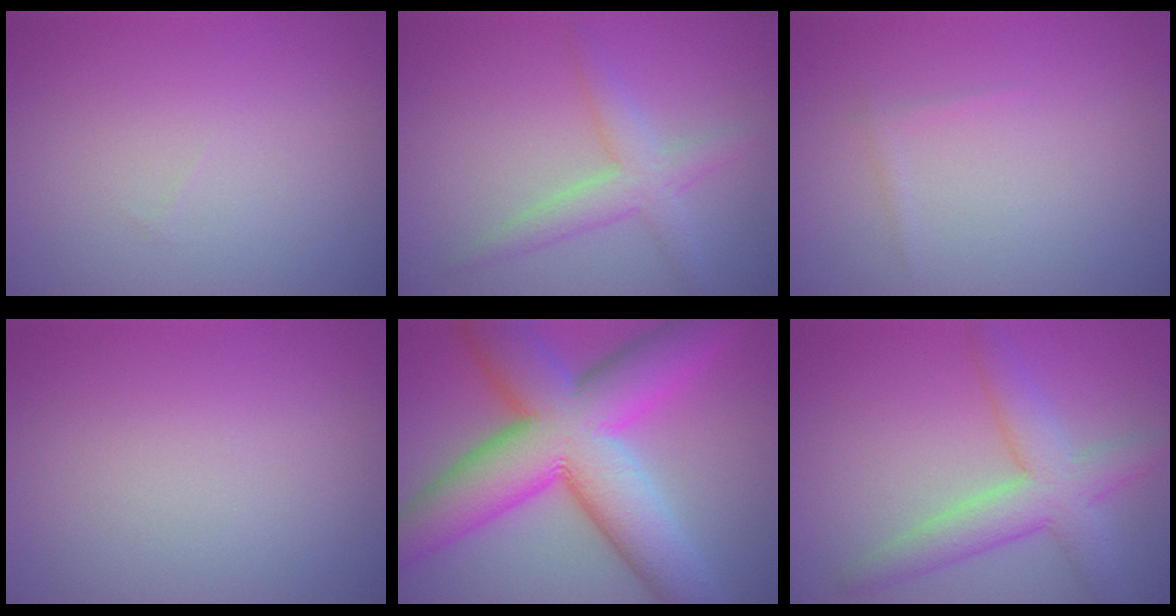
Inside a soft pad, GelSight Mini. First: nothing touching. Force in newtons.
{"total": 3.3, "press": 3.3, "slide": 0.3}
{"total": 0.6, "press": 0.6, "slide": 0.0}
{"total": 0.0}
{"total": 14.9, "press": 14.9, "slide": 0.2}
{"total": 5.5, "press": 5.5, "slide": 0.2}